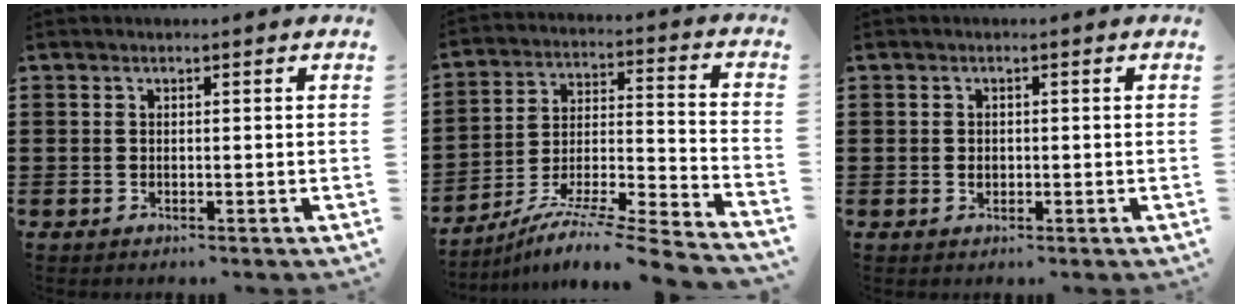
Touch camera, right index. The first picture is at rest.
{"total": 8.5, "force": [-7.3, 0.0, 4.3], "torque": [-0.070, 0.001, -0.149]}
{"total": 1.1, "force": [-0.1, 0.9, 0.7], "torque": [-0.016, 0.005, -0.002]}